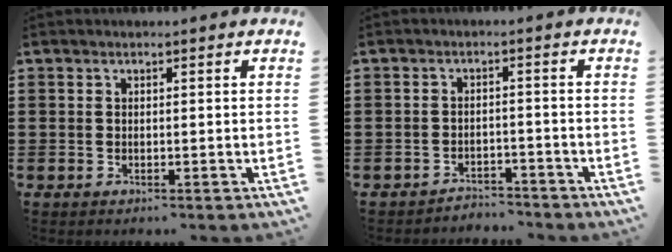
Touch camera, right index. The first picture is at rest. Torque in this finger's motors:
{"motor_torque": [-0.57, 1.52, -0.54, -0.21]}